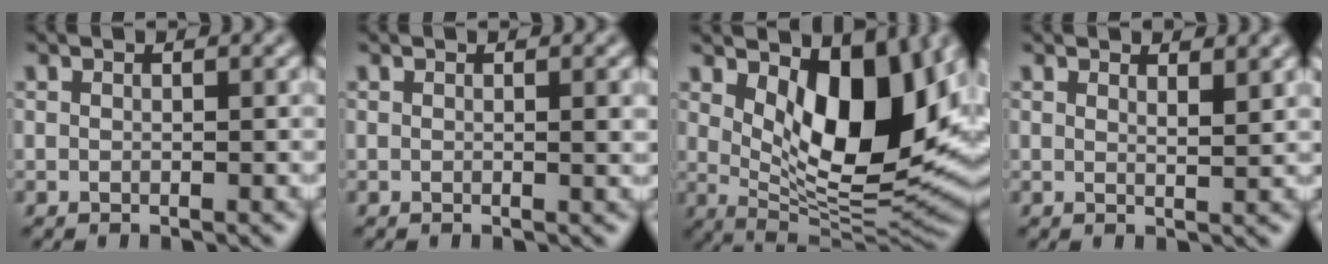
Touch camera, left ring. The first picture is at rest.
{"total": 0.7, "force": [0.1, 0.1, 0.7], "torque": [-0.008, -0.001, 0.000]}
{"total": 11.4, "force": [3.4, 5.2, 9.6], "torque": [-0.137, -0.016, 0.058]}
{"total": 1.6, "force": [1.2, 0.4, 1.0], "torque": [-0.011, -0.001, 0.019]}